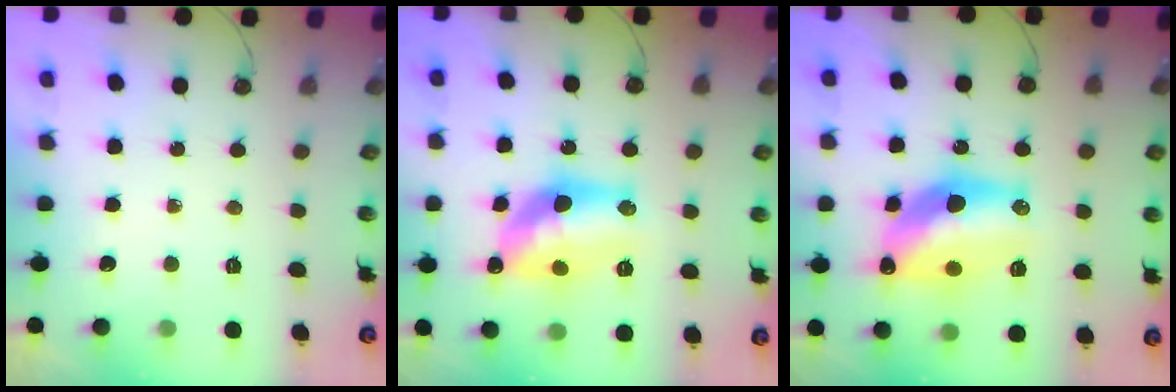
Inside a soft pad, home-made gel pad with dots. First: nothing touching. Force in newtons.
{"total": 13.9, "press": 13.9, "slide": 0.9}
{"total": 17.3, "press": 16.7, "slide": 4.5}